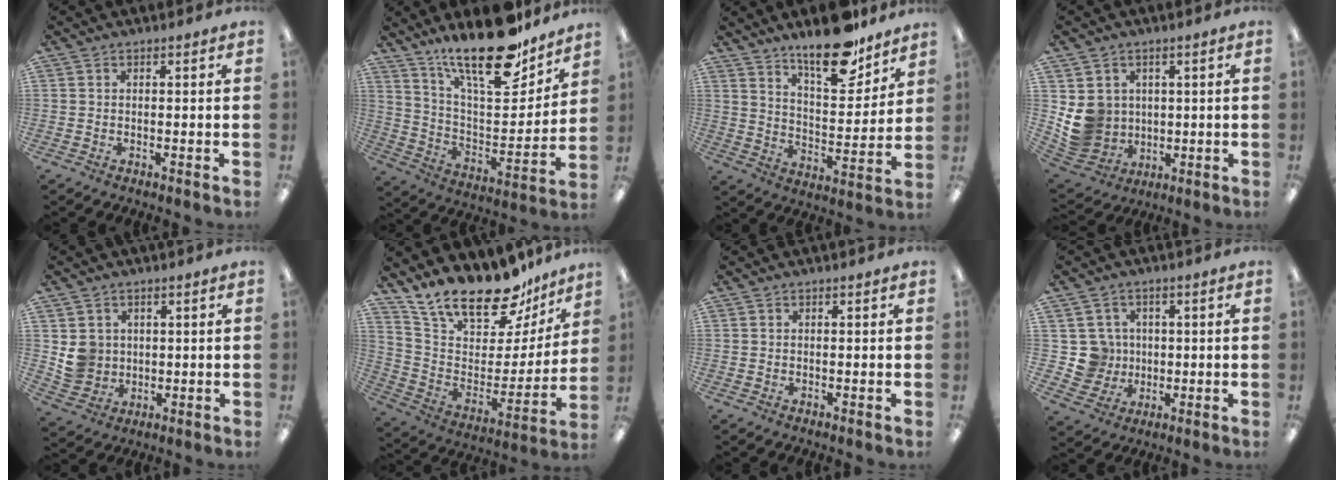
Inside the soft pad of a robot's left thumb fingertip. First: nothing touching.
{"total": 23.0, "force": [17.4, 7.3, 13.1], "torque": [-0.216, -0.113, 0.297]}
{"total": 16.7, "force": [13.1, 5.8, 8.5], "torque": [-0.126, -0.085, 0.225]}
{"total": 8.9, "force": [1.3, 8.6, 1.9], "torque": [-0.058, -0.011, 0.036]}
{"total": 6.3, "force": [1.7, 6.0, 1.1], "torque": [-0.016, 0.003, 0.037]}
{"total": 21.6, "force": [17.8, 8.0, 9.4], "torque": [-0.155, -0.131, 0.311]}
{"total": 0.0}
{"total": 7.9, "force": [1.1, 7.8, 0.8], "torque": [-0.029, 0.004, 0.031]}